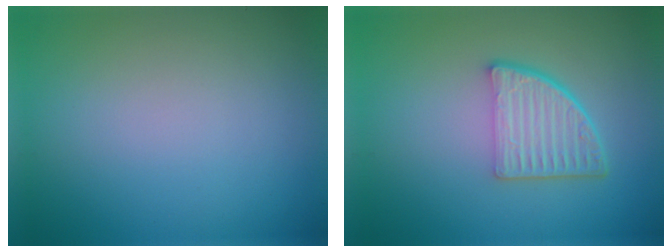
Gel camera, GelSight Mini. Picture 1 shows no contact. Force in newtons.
{"total": 4.8, "press": 3.4, "slide": 3.4}